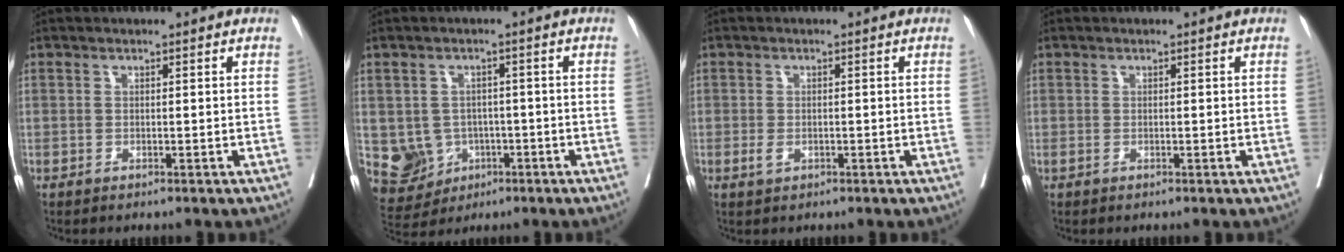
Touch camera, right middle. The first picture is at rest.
{"total": 7.4, "force": [-1.5, 6.9, 2.0], "torque": [-0.046, 0.010, -0.009]}
{"total": 1.5, "force": [-0.5, 0.9, 1.1], "torque": [-0.022, -0.001, -0.004]}
{"total": 0.0}